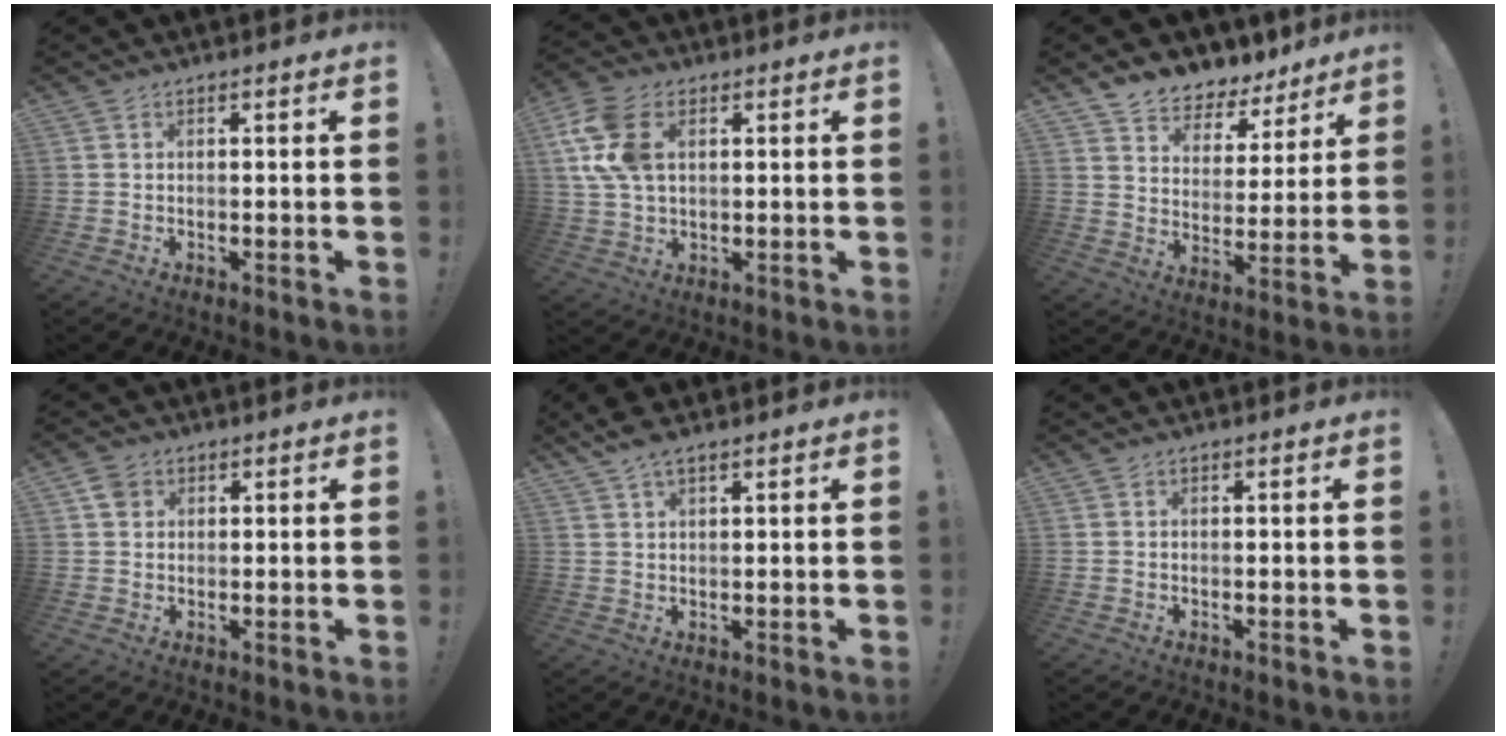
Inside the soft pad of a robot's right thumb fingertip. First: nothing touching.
{"total": 11.9, "force": [3.4, 7.7, 8.4], "torque": [-0.181, 0.010, 0.069]}
{"total": 7.8, "force": [6.7, 3.8, 1.0], "torque": [-0.014, -0.064, 0.126]}
{"total": 3.5, "force": [1.5, 2.9, 1.2], "torque": [-0.013, 0.000, 0.028]}
{"total": 4.5, "force": [3.4, 1.4, 2.7], "torque": [-0.048, -0.013, 0.062]}
{"total": 0.0}